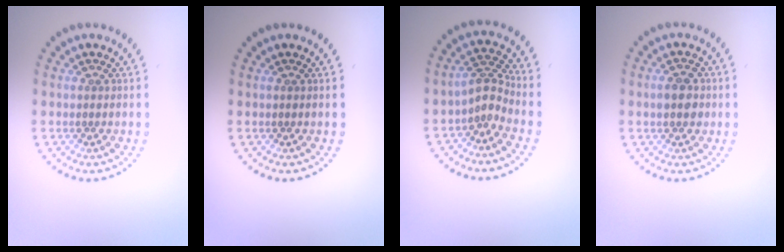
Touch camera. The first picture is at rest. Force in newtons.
{"total": 0.0}
{"total": 2.3, "press": 1.6, "slide": 1.7}
{"total": 2.3, "press": 2.3, "slide": 0.1}